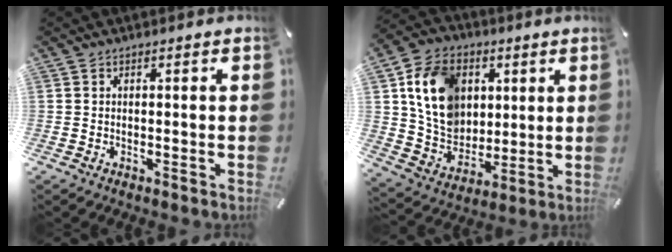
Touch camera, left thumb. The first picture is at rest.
{"total": 15.2, "force": [4.2, 12.8, 7.2], "torque": [-0.125, 0.002, 0.087]}